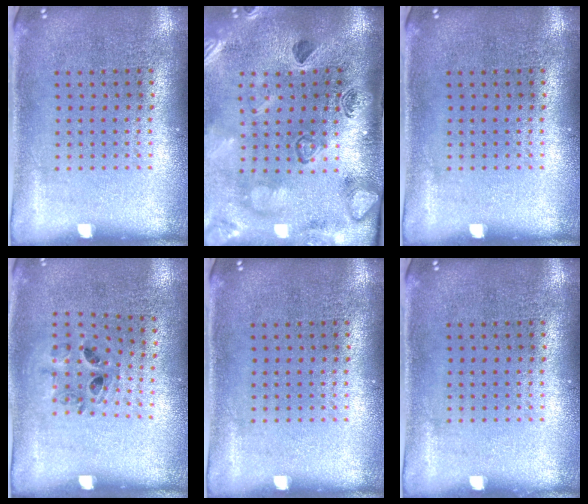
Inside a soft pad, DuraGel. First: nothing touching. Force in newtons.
{"total": 2.7, "press": 2.5, "slide": 1.0}
{"total": 0.0}
{"total": 1.0, "press": 0.8, "slide": 0.5}
{"total": 0.0}
{"total": 0.0}